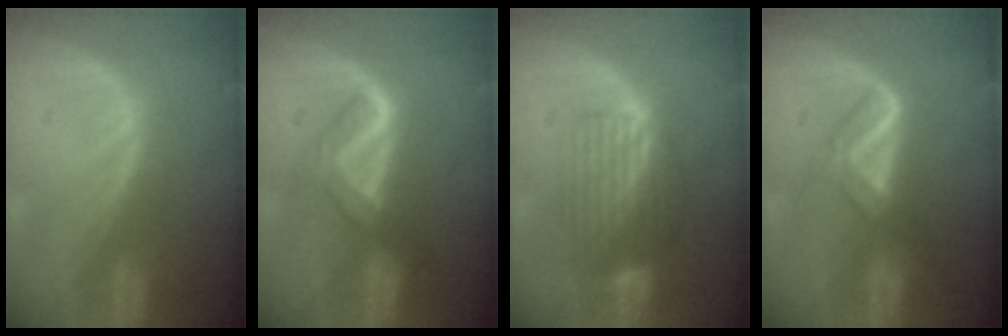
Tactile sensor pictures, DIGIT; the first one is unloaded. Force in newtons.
{"total": 5.1, "press": 5.1, "slide": 0.8}
{"total": 7.9, "press": 7.1, "slide": 3.5}
{"total": 5.2, "press": 4.9, "slide": 2.0}